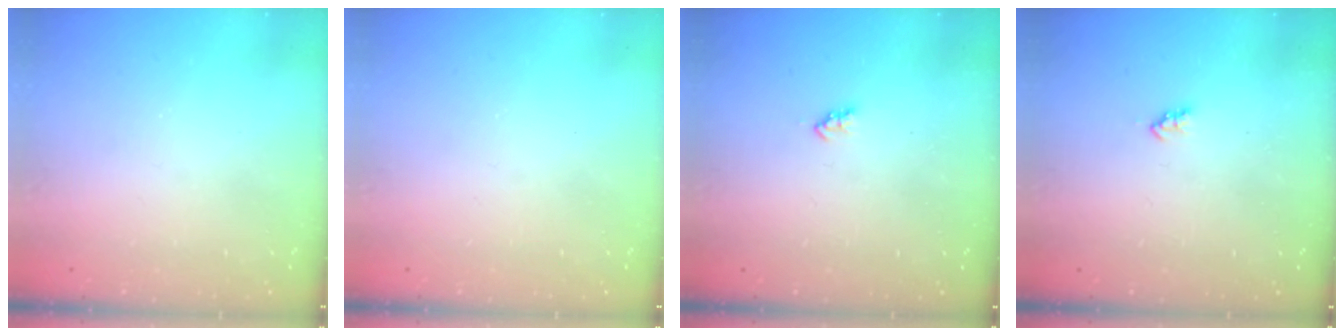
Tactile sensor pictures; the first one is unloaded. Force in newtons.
{"total": 0.0}
{"total": 2.5, "press": 2.5, "slide": 0.4}
{"total": 2.5, "press": 2.5, "slide": 0.4}